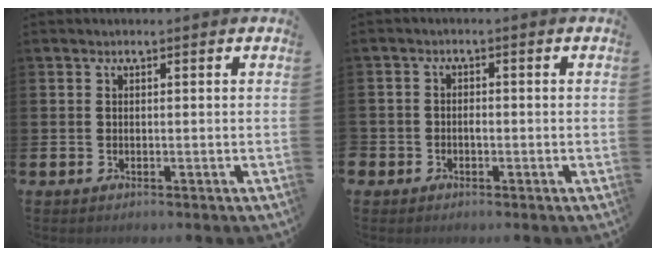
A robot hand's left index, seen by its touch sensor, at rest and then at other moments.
{"total": 1.4, "force": [-0.7, 1.2, 0.3], "torque": [0.001, -0.003, -0.018]}